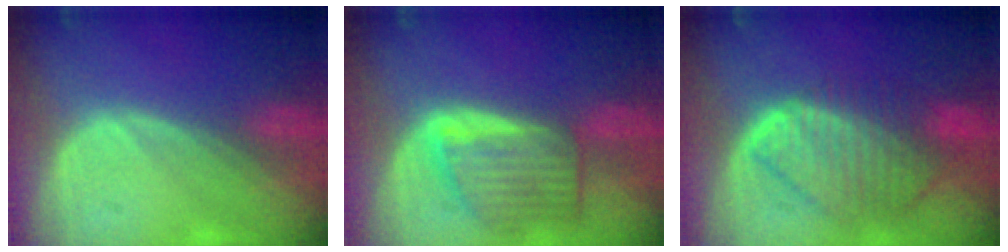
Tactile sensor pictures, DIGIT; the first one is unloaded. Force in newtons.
{"total": 7.8, "press": 7.1, "slide": 3.2}
{"total": 10.0, "press": 8.7, "slide": 5.0}